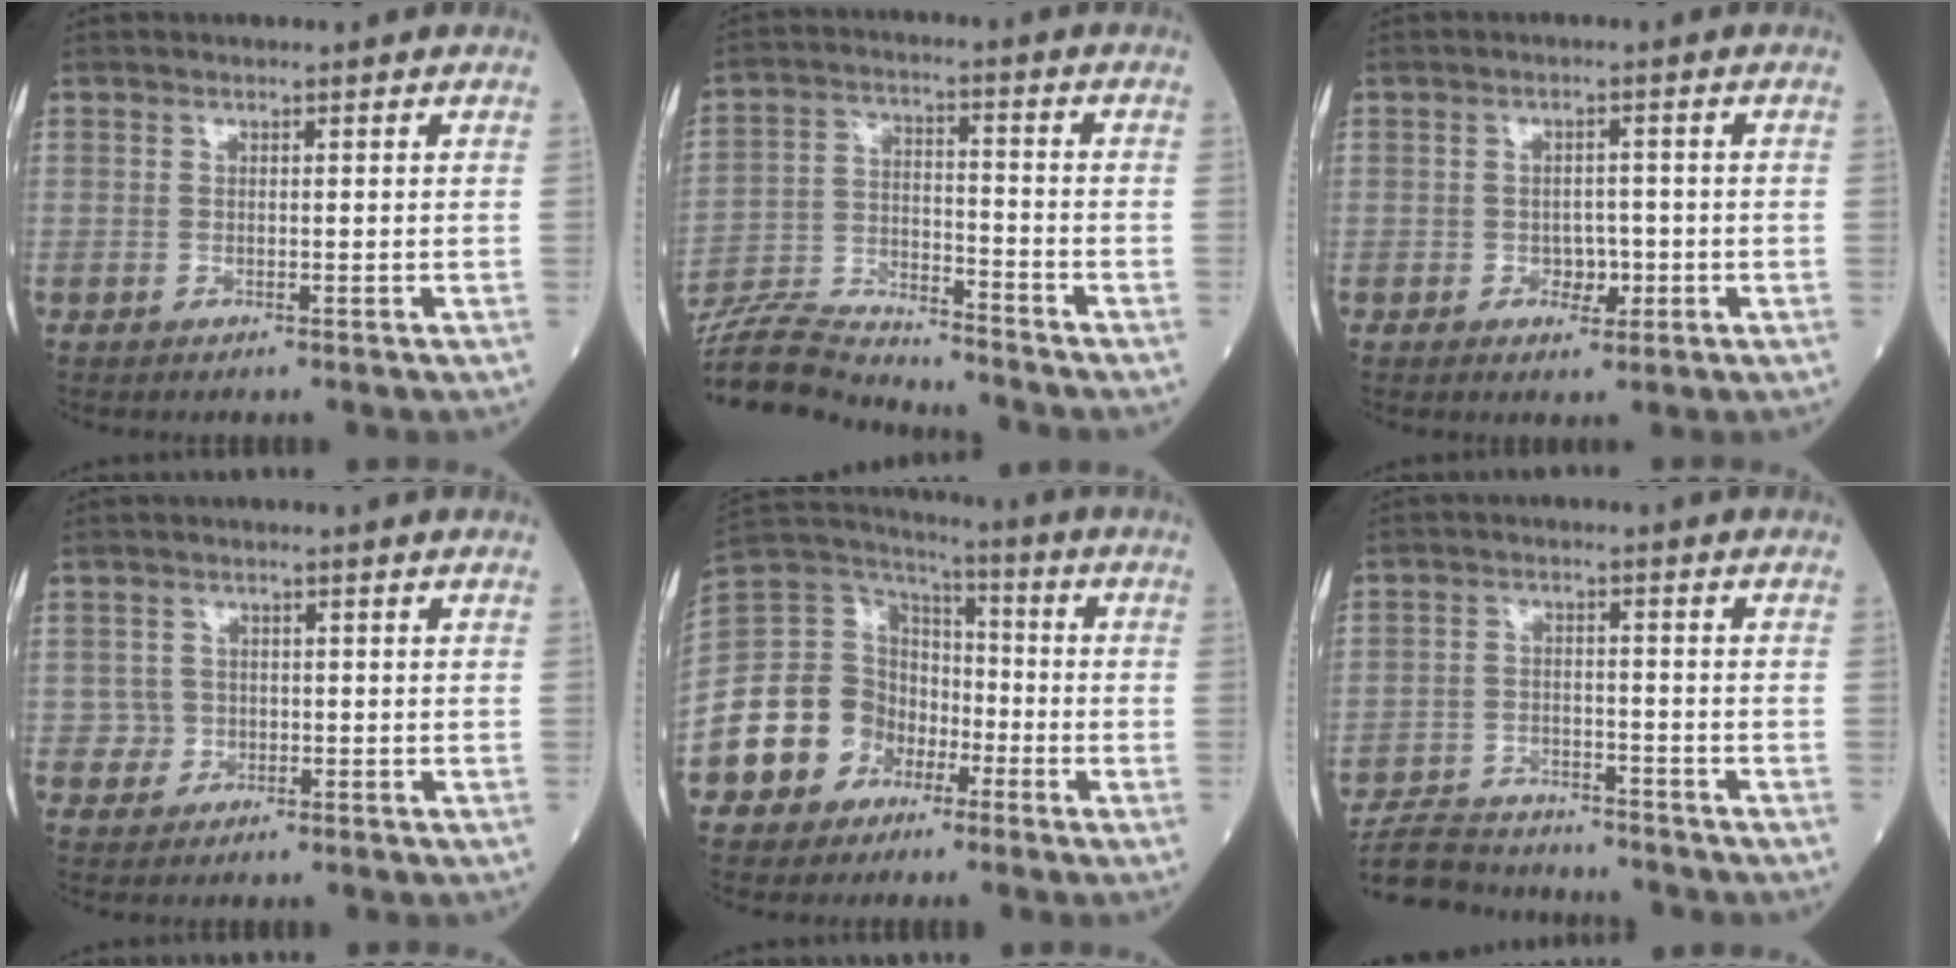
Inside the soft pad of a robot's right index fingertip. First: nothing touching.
{"total": 12.6, "force": [-12.5, 1.1, 1.7], "torque": [-0.036, 0.016, -0.230]}
{"total": 3.0, "force": [-1.0, 2.0, 2.0], "torque": [-0.022, 0.006, -0.012]}
{"total": 1.8, "force": [-0.1, 1.8, -0.3], "torque": [0.018, 0.011, -0.007]}
{"total": 12.5, "force": [-5.4, 10.5, 4.2], "torque": [-0.097, 0.049, -0.098]}
{"total": 10.5, "force": [-9.9, 2.8, 1.9], "torque": [-0.040, 0.014, -0.162]}